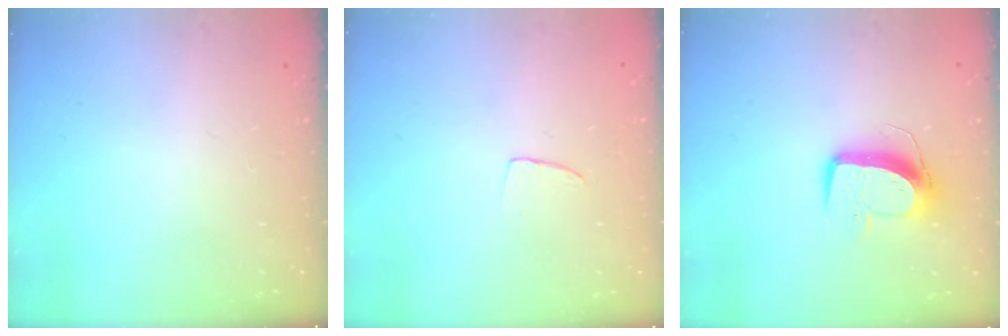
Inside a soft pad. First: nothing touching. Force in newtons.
{"total": 4.3, "press": 4.3, "slide": 0.3}
{"total": 10.0, "press": 9.9, "slide": 0.9}